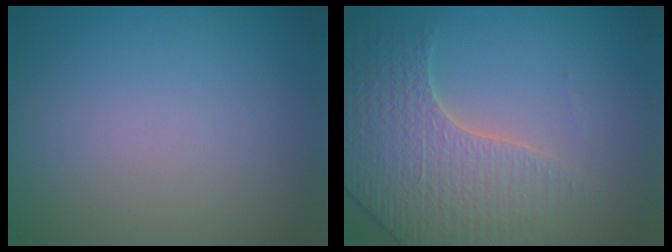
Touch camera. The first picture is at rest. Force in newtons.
{"total": 4.5, "press": 4.4, "slide": 1.2}